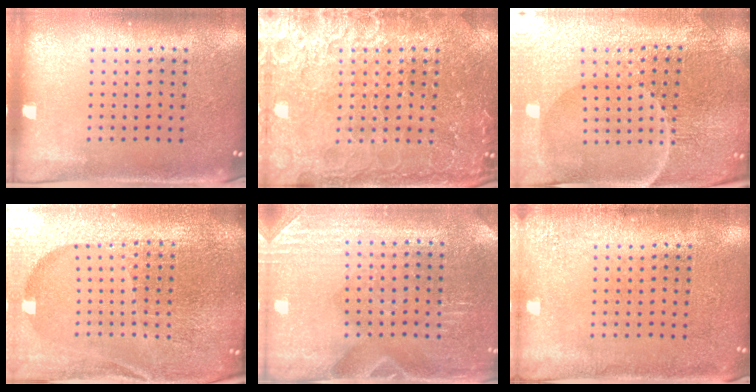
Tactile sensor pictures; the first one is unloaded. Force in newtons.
{"total": 4.3, "press": 4.3, "slide": 0.5}
{"total": 5.1, "press": 5.0, "slide": 1.3}
{"total": 6.8, "press": 5.8, "slide": 3.4}
{"total": 2.9, "press": 2.9, "slide": 0.3}
{"total": 1.8, "press": 1.8, "slide": 0.3}